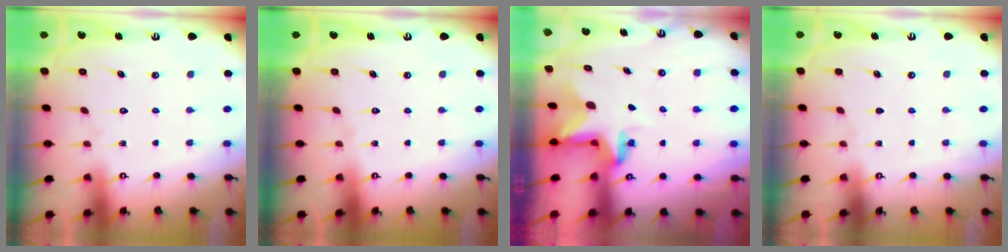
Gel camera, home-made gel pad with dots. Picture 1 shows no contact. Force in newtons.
{"total": 0.0}
{"total": 2.9, "press": 2.9, "slide": 0.1}
{"total": 0.0}